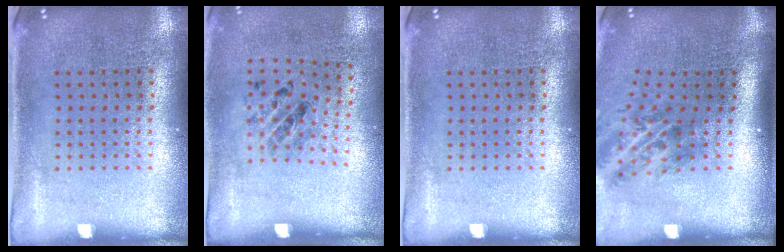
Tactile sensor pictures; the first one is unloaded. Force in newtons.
{"total": 1.3, "press": 0.6, "slide": 1.2}
{"total": 0.0}
{"total": 2.1, "press": 1.4, "slide": 1.6}